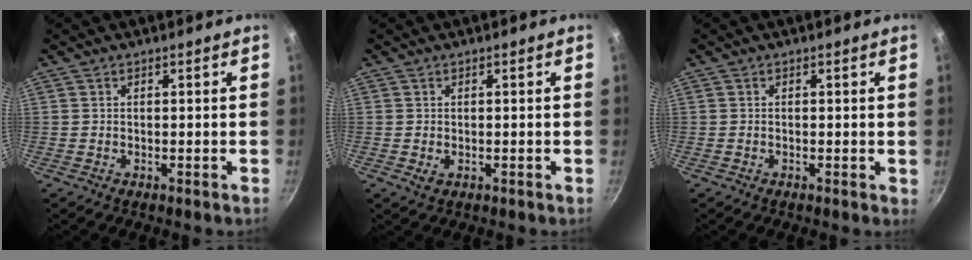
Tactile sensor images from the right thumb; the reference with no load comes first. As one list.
[{"total": 1.2, "force": [0.0, 0.8, 0.9], "torque": [-0.015, -0.003, 0.002]}, {"total": 0.5, "force": [0.1, 0.3, 0.5], "torque": [-0.002, -0.001, -0.001]}]